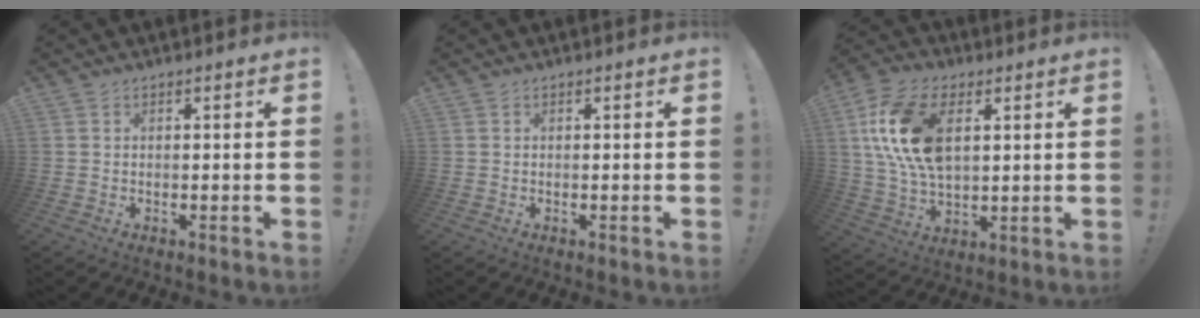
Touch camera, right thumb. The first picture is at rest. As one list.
[{"total": 0.0}, {"total": 17.8, "force": [4.8, 10.7, 13.4], "torque": [-0.272, -0.004, 0.088]}]